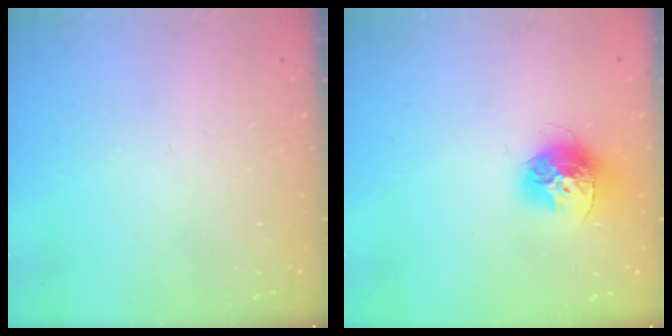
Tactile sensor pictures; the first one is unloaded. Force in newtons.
{"total": 13.8, "press": 13.8, "slide": 1.3}